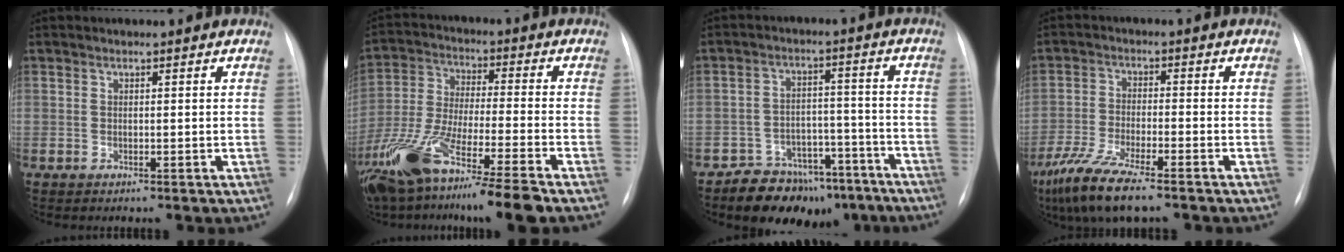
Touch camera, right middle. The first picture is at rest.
{"total": 18.4, "force": [-13.1, 0.4, 12.9], "torque": [-0.251, -0.053, -0.236]}
{"total": 12.2, "force": [-9.6, 6.4, 4.0], "torque": [-0.033, 0.042, -0.139]}
{"total": 10.3, "force": [-7.5, 1.4, 6.9], "torque": [-0.135, -0.029, -0.134]}